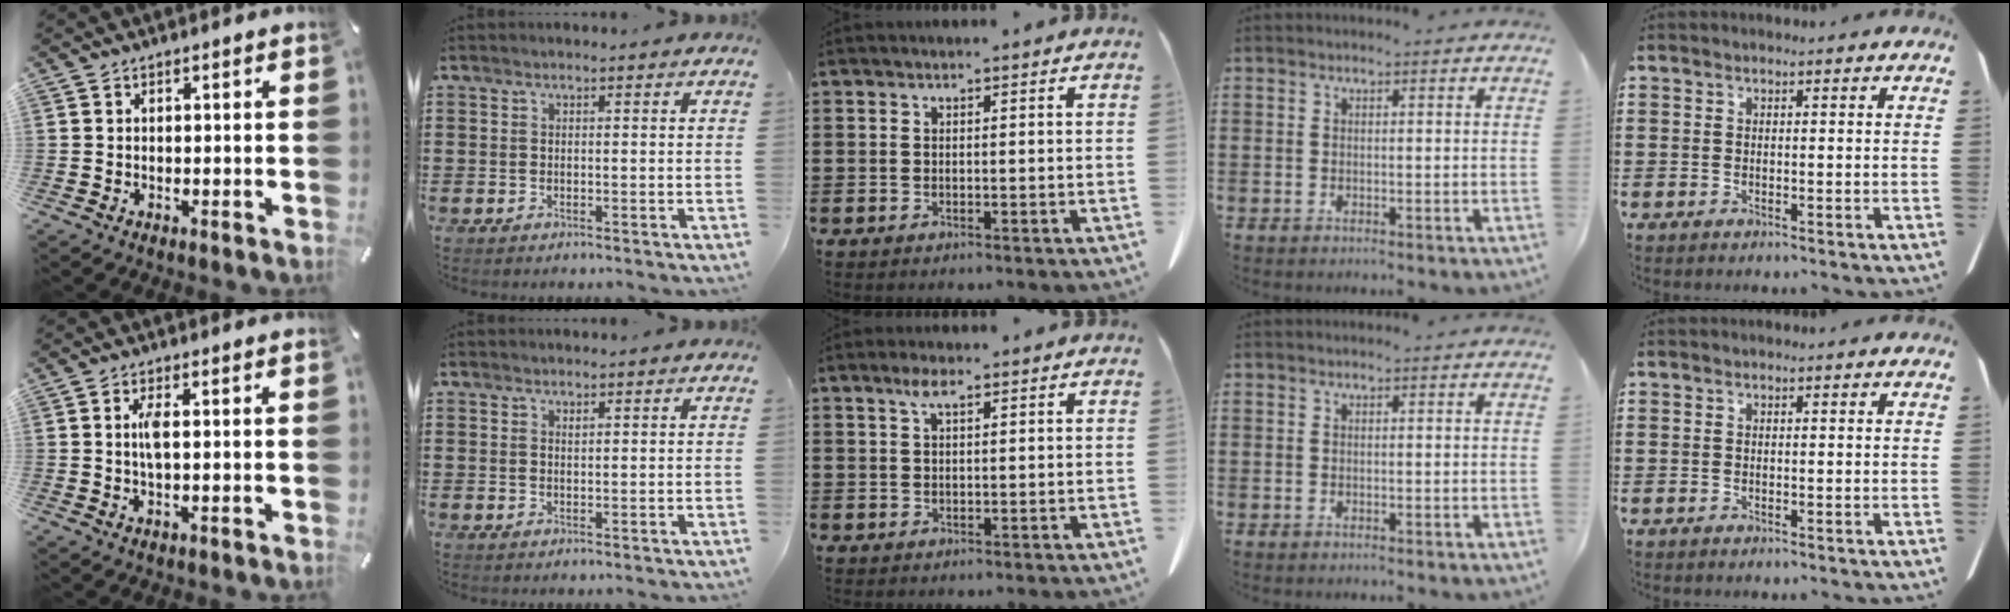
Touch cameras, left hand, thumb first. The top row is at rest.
{"thumb": {"total": 3.5, "force": [0.2, 0.8, 3.4], "torque": [-0.067, -0.001, 0.002]}, "index": {"total": 0.5, "force": [0.4, 0.2, 0.2], "torque": [-0.005, 0.001, 0.009]}, "middle": {"total": 2.3, "force": [1.1, 0.9, 1.8], "torque": [-0.042, 0.007, 0.019]}}